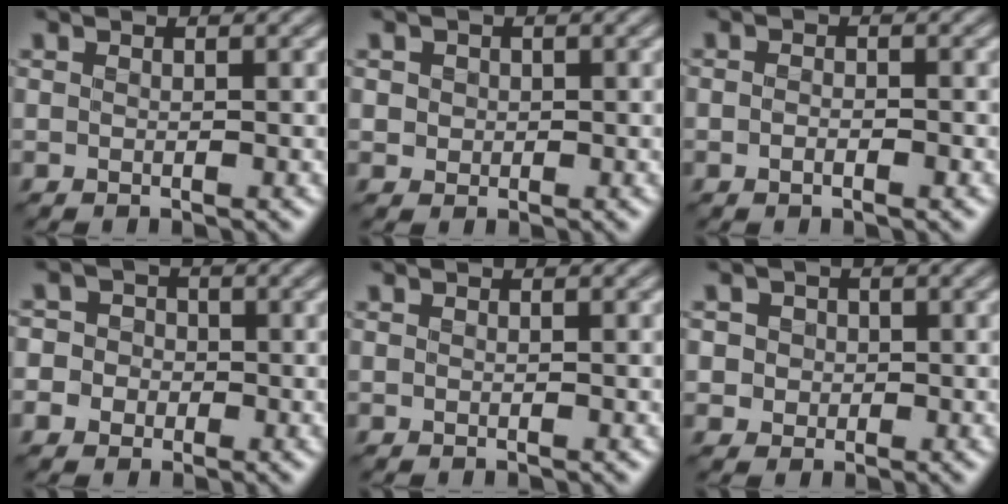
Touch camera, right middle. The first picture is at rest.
{"total": 1.2, "force": [0.3, 1.1, 0.4], "torque": [-0.001, 0.002, 0.006]}
{"total": 1.3, "force": [-0.5, 0.7, 1.0], "torque": [-0.011, -0.001, -0.010]}
{"total": 4.8, "force": [-1.0, 4.5, 1.3], "torque": [0.000, 0.018, -0.047]}
{"total": 0.0}
{"total": 3.2, "force": [0.9, 2.7, 1.2], "torque": [-0.009, 0.014, 0.006]}